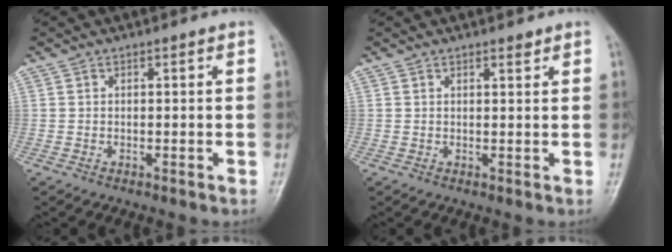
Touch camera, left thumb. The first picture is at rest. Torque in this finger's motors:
{"motor_torque": [-0.07, -0.05, -0.21, -0.21, 0.05]}